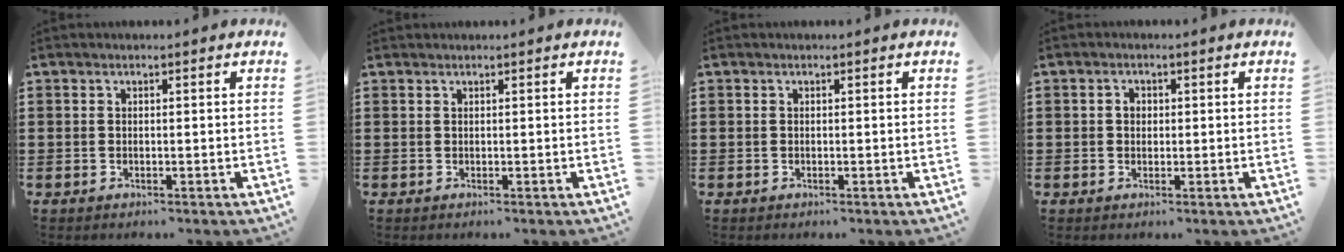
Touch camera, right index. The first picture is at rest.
{"total": 0.0}
{"total": 0.0}
{"total": 1.4, "force": [0.2, 1.1, 0.8], "torque": [-0.017, 0.008, 0.002]}